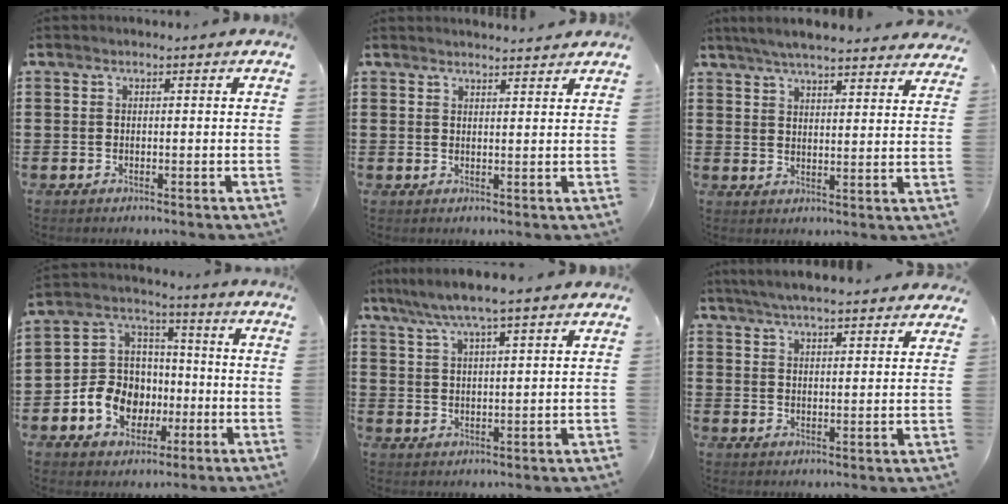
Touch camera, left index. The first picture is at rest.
{"total": 1.8, "force": [1.8, 0.0, 0.0], "torque": [-0.004, -0.002, 0.036]}
{"total": 5.4, "force": [5.1, -0.1, 1.6], "torque": [-0.047, -0.020, 0.093]}
{"total": 10.2, "force": [-3.5, 8.7, 4.0], "torque": [-0.116, 0.023, -0.064]}
{"total": 5.5, "force": [4.5, 0.0, 3.2], "torque": [-0.075, -0.015, 0.078]}
{"total": 5.0, "force": [4.8, -0.1, 1.4], "torque": [-0.042, -0.014, 0.088]}